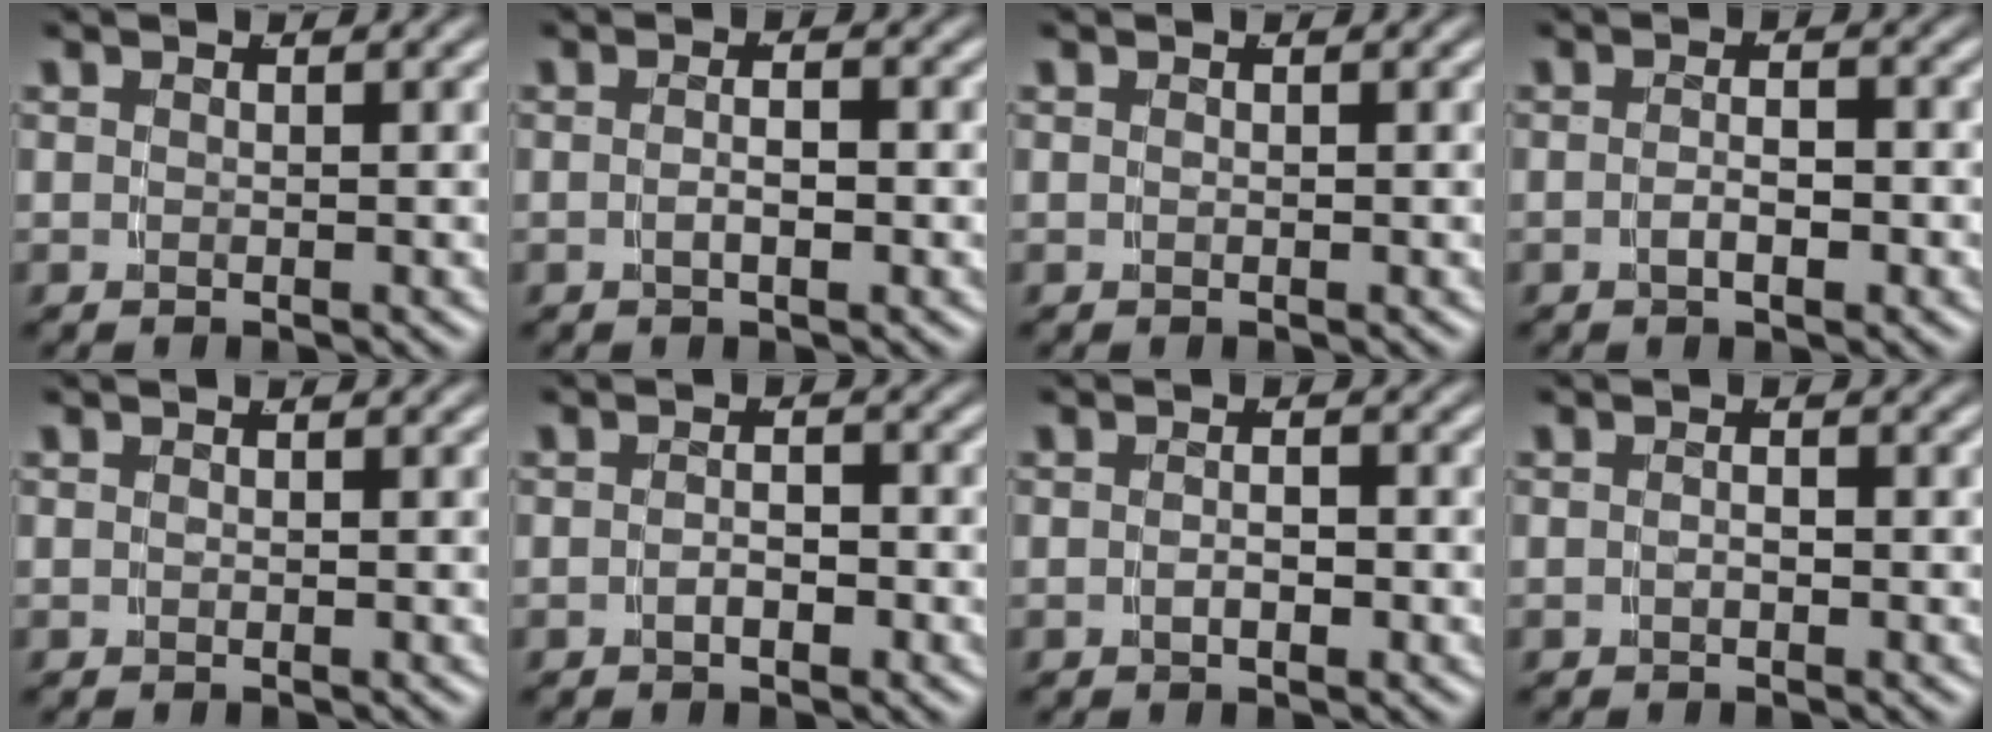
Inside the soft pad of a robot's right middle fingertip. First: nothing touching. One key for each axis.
{"total": 1.9, "fx": -1.0, "fy": 0.2, "fz": 1.6, "tx": -0.020, "ty": -0.005, "tz": -0.013}
{"total": 0.0}
{"total": 2.3, "fx": -1.4, "fy": 0.5, "fz": 1.7, "tx": -0.024, "ty": -0.003, "tz": -0.022}
{"total": 0.0}
{"total": 1.8, "fx": -1.3, "fy": 0.6, "fz": 1.1, "tx": -0.015, "ty": -0.001, "tz": -0.021}
{"total": 1.4, "fx": -0.8, "fy": 0.3, "fz": 1.1, "tx": -0.015, "ty": -0.003, "tz": -0.013}
{"total": 0.8, "fx": -0.6, "fy": -0.1, "fz": 0.5, "tx": -0.008, "ty": -0.003, "tz": -0.009}